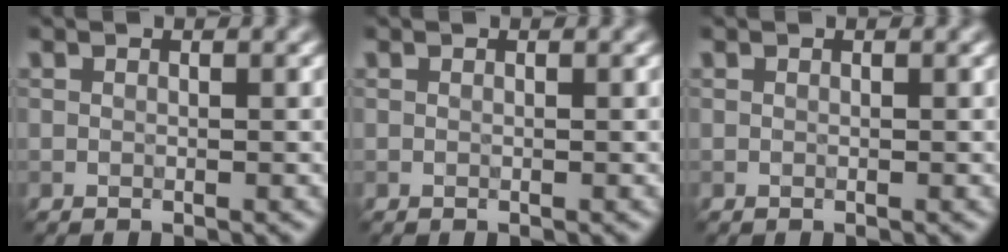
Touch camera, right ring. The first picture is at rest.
{"total": 0.0}
{"total": 0.0}